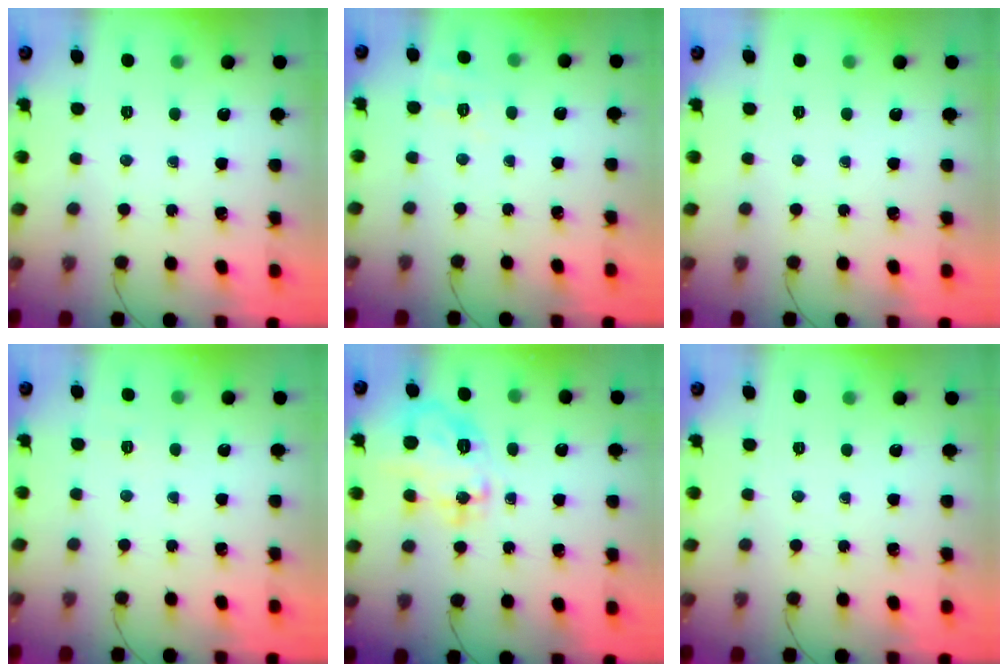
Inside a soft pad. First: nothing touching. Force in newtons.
{"total": 5.6, "press": 5.2, "slide": 2.2}
{"total": 0.0}
{"total": 6.1, "press": 5.8, "slide": 1.8}
{"total": 16.7, "press": 16.7, "slide": 0.9}
{"total": 0.0}